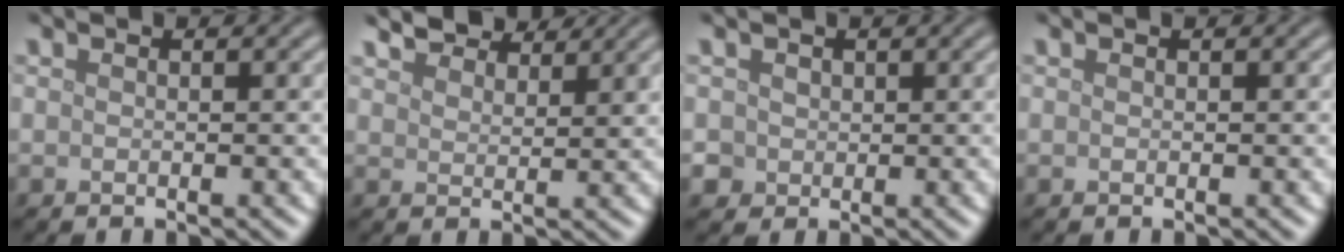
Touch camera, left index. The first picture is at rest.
{"total": 4.6, "force": [4.2, 1.2, 1.4], "torque": [-0.031, 0.007, 0.067]}
{"total": 1.4, "force": [0.3, 1.3, 0.3], "torque": [0.000, -0.003, 0.009]}
{"total": 0.0}